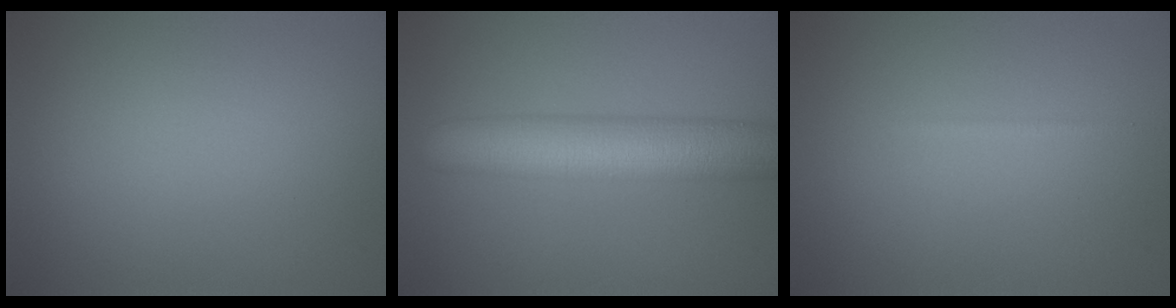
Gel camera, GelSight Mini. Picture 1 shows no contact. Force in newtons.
{"total": 9.1, "press": 9.1, "slide": 0.4}
{"total": 0.5, "press": 0.5, "slide": 0.0}